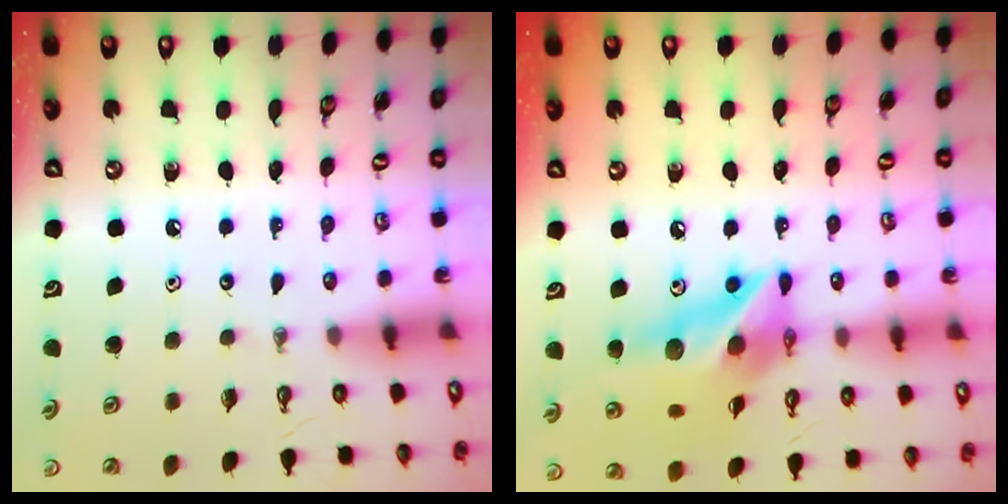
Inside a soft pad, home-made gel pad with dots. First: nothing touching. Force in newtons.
{"total": 15.6, "press": 15.6, "slide": 1.5}